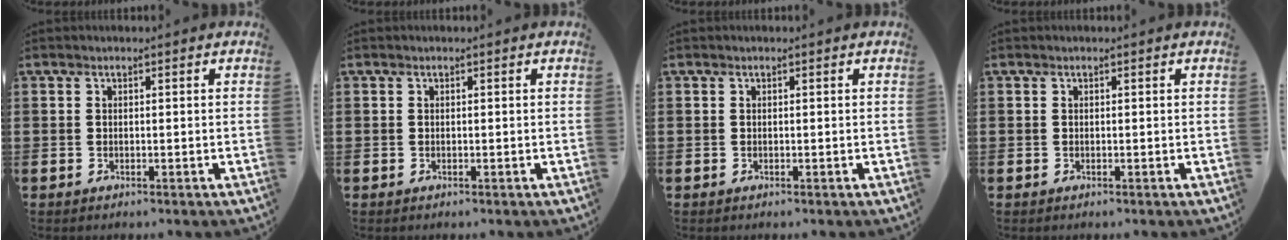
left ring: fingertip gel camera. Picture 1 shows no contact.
{"total": 0.0}
{"total": 0.0}
{"total": 0.0}